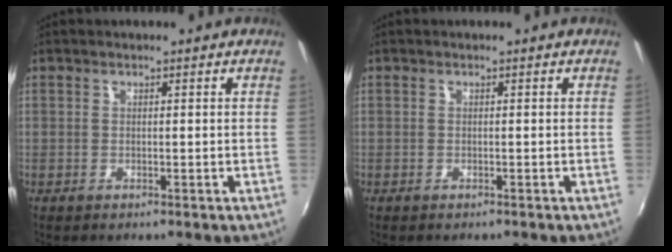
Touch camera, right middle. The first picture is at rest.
{"total": 0.0}